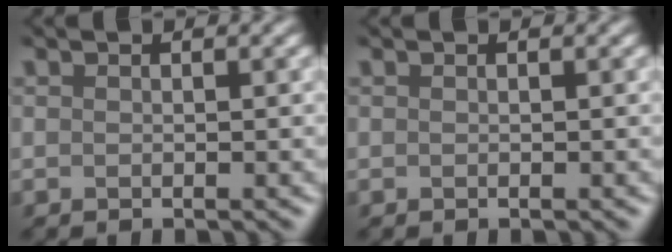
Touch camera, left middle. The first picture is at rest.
{"total": 0.0}